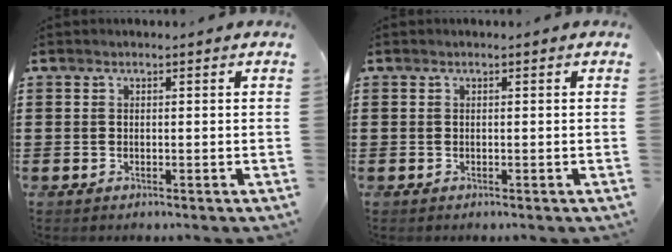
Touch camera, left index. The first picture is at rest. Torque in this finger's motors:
{"motor_torque": [0.00, 0.00, 0.00, 0.00]}